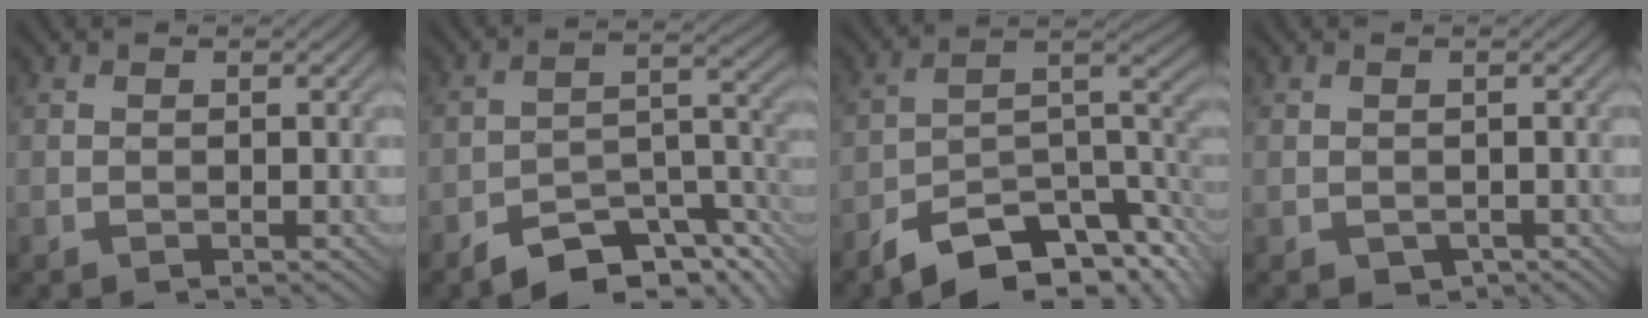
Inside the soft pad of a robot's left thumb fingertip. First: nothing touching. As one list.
[{"total": 9.2, "force": [-6.8, 3.3, 5.4], "torque": [-0.075, -0.002, -0.127]}, {"total": 12.3, "force": [-8.2, 4.6, 7.9], "torque": [-0.114, -0.007, -0.144]}, {"total": 1.0, "force": [-0.4, 0.8, 0.5], "torque": [-0.012, -0.009, -0.004]}]